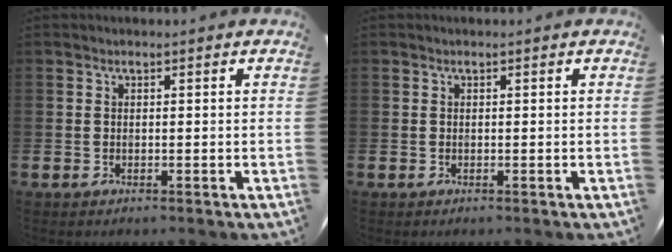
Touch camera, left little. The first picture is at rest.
{"total": 0.0}